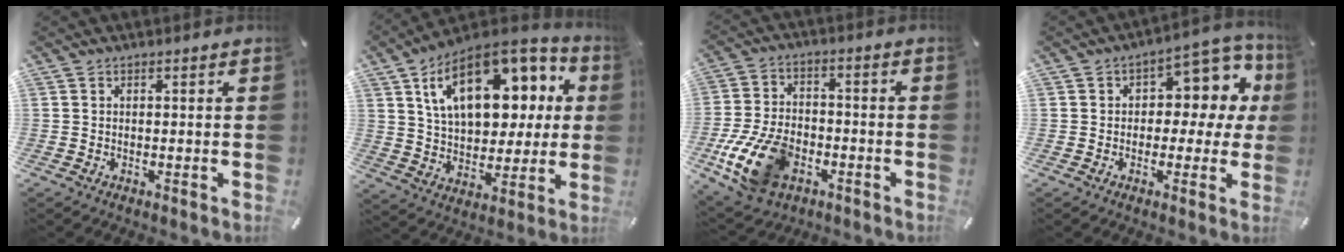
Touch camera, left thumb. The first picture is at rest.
{"total": 21.4, "force": [8.8, 12.7, 14.7], "torque": [-0.252, -0.035, 0.150]}
{"total": 15.1, "force": [-6.1, 9.6, 9.8], "torque": [-0.202, 0.031, -0.103]}
{"total": 10.3, "force": [2.8, 6.7, 7.3], "torque": [-0.083, -0.027, 0.045]}